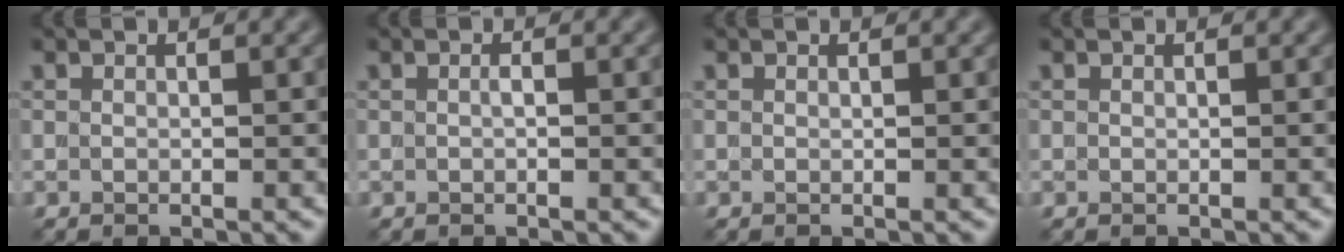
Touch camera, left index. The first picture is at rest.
{"total": 0.6, "force": [0.1, 0.1, 0.6], "torque": [-0.010, 0.001, 0.000]}
{"total": 0.0}
{"total": 0.0}